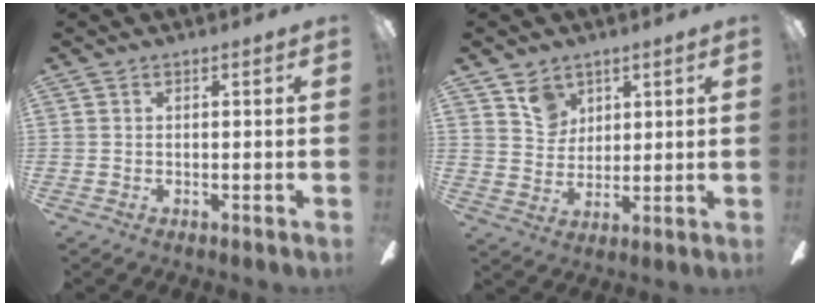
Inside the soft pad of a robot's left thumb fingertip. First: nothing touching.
{"total": 6.8, "force": [4.6, 4.8, 1.6], "torque": [-0.021, -0.014, 0.083]}